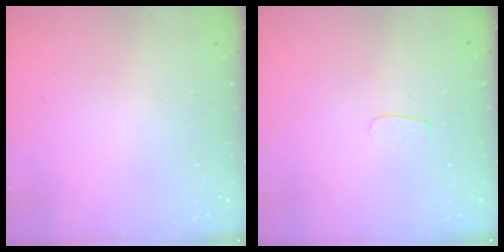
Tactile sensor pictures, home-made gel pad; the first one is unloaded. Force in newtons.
{"total": 3.1, "press": 3.1, "slide": 0.3}